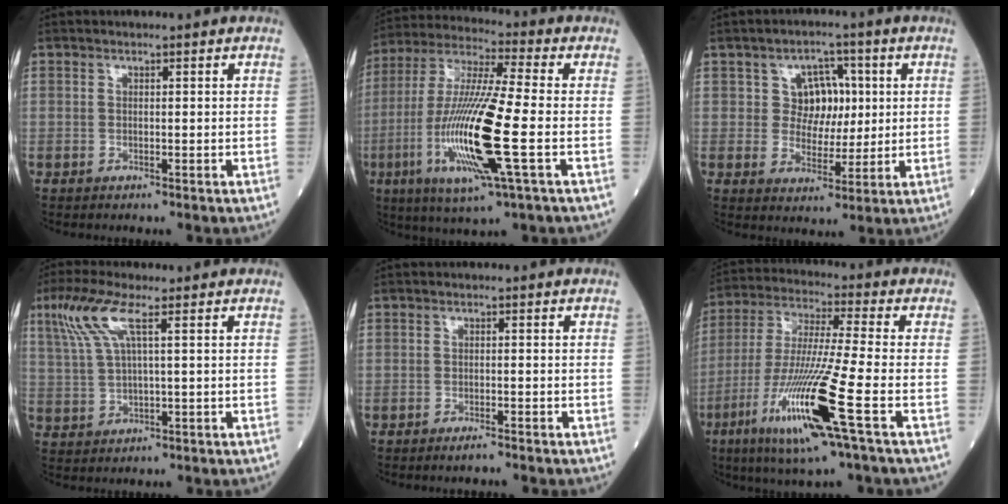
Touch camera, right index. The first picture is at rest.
{"total": 18.2, "force": [-4.2, 0.9, 17.7], "torque": [-0.373, -0.018, -0.079]}
{"total": 6.4, "force": [1.6, 5.1, 3.4], "torque": [-0.046, 0.017, 0.034]}
{"total": 6.8, "force": [3.1, 0.9, 5.9], "torque": [-0.146, 0.016, 0.068]}
{"total": 1.8, "force": [-1.6, -0.1, 0.9], "torque": [-0.016, -0.001, -0.019]}
{"total": 16.5, "force": [-6.7, -0.7, 15.1], "torque": [-0.322, -0.030, -0.127]}